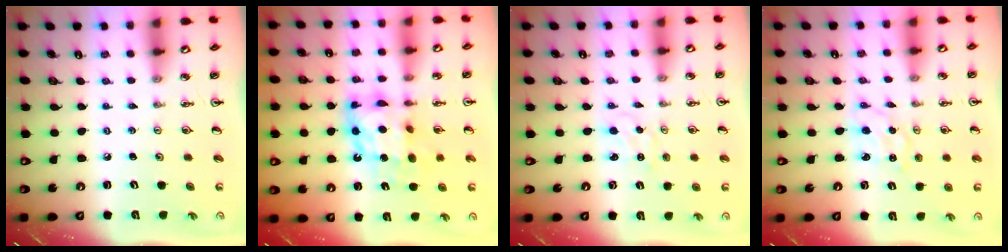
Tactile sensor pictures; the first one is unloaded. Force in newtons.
{"total": 11.4, "press": 11.4, "slide": 1.1}
{"total": 0.8, "press": 0.7, "slide": 0.2}
{"total": 1.7, "press": 1.7, "slide": 0.3}